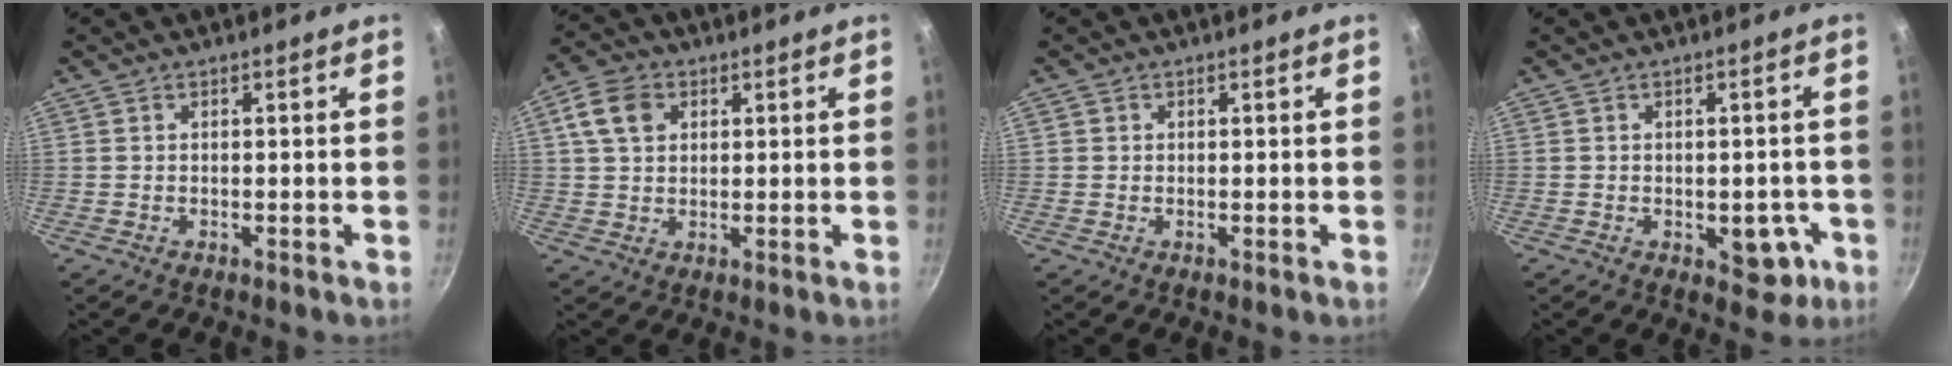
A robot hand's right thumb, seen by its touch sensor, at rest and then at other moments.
{"total": 5.6, "force": [1.7, 4.3, 3.2], "torque": [-0.045, 0.002, 0.026]}
{"total": 0.6, "force": [0.1, 0.6, 0.1], "torque": [0.003, 0.001, 0.000]}
{"total": 6.2, "force": [-1.9, 3.9, 4.4], "torque": [-0.018, 0.009, -0.019]}